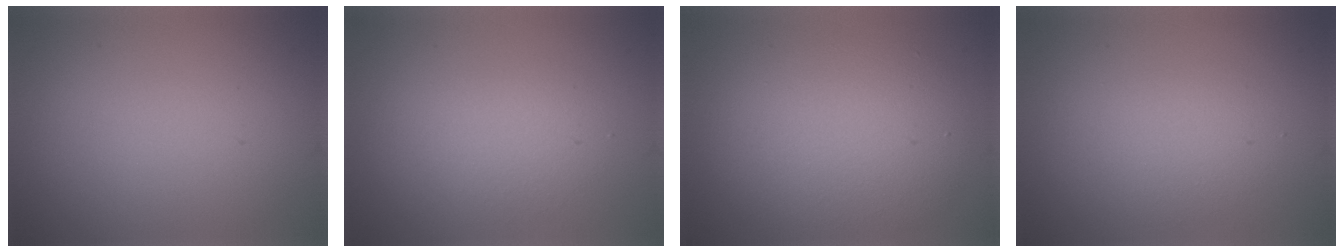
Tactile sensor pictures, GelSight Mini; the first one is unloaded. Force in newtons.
{"total": 2.4, "press": 2.4, "slide": 0.1}
{"total": 6.0, "press": 6.0, "slide": 0.3}
{"total": 2.2, "press": 2.2, "slide": 0.1}